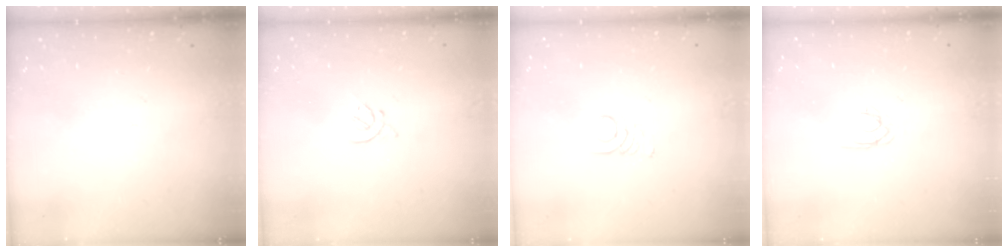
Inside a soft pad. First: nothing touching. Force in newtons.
{"total": 1.6, "press": 1.5, "slide": 0.5}
{"total": 1.6, "press": 1.6, "slide": 0.1}
{"total": 1.7, "press": 1.7, "slide": 0.1}